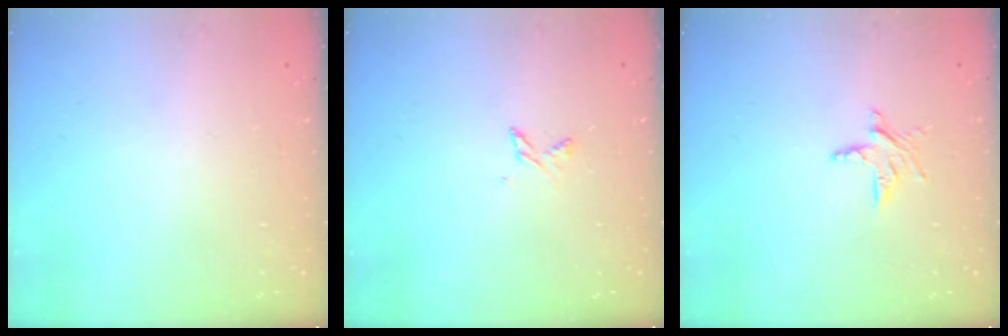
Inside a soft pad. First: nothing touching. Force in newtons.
{"total": 2.5, "press": 2.5, "slide": 0.5}
{"total": 5.2, "press": 5.2, "slide": 0.3}